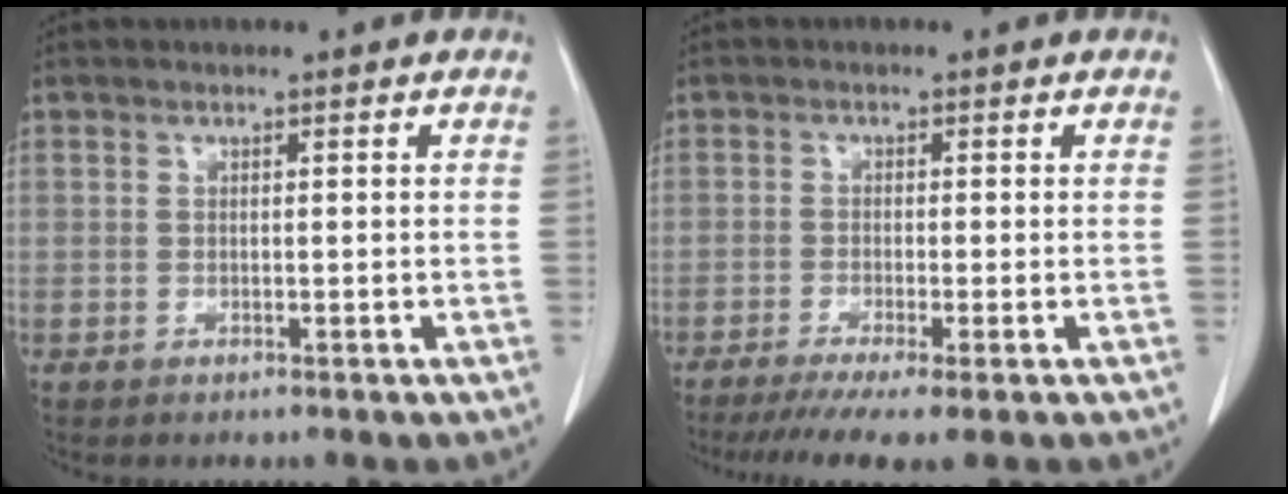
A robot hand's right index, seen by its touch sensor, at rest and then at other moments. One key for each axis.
{"total": 7.0, "fx": -4.9, "fy": 0.2, "fz": 4.9, "tx": -0.075, "ty": -0.017, "tz": -0.079}